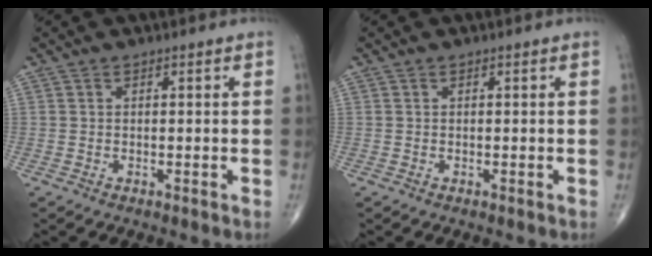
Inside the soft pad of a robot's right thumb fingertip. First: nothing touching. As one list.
[{"total": 0.0}]